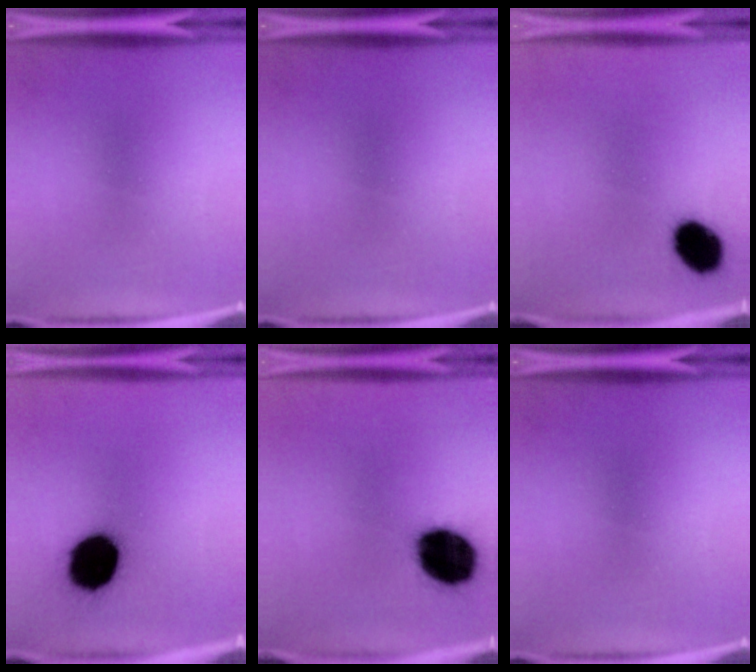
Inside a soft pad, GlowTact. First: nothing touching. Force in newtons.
{"total": 0.0}
{"total": 10.1}
{"total": 18.1}
{"total": 19.2}
{"total": 0.0}